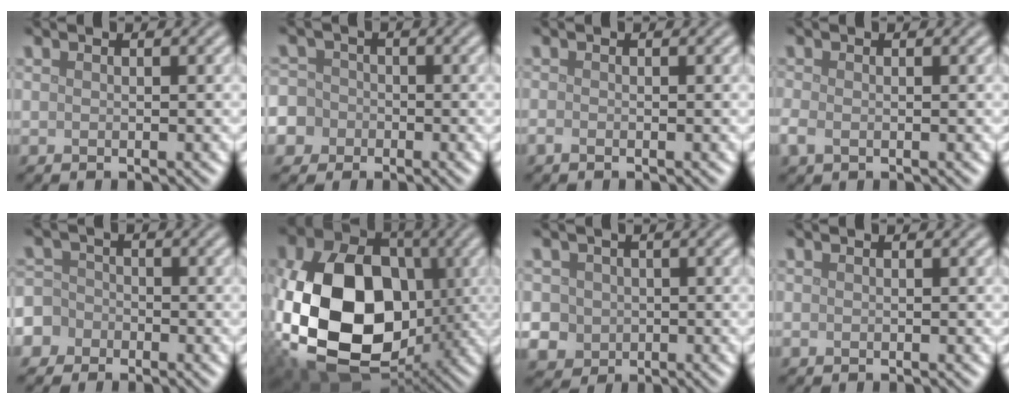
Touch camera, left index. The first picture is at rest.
{"total": 7.7, "force": [-3.3, 6.7, 1.7], "torque": [-0.050, -0.010, -0.090]}
{"total": 0.7, "force": [-0.4, 0.2, 0.4], "torque": [-0.010, -0.004, -0.009]}
{"total": 1.3, "force": [-0.4, 0.8, 0.9], "torque": [-0.025, -0.004, -0.011]}
{"total": 5.2, "force": [-2.9, 4.3, 0.7], "torque": [-0.005, 0.001, -0.070]}
{"total": 16.7, "force": [-1.9, 11.9, 11.6], "torque": [-0.235, -0.032, -0.032]}
{"total": 4.4, "force": [-0.1, 4.1, 1.4], "torque": [-0.017, 0.015, -0.015]}
{"total": 0.0}